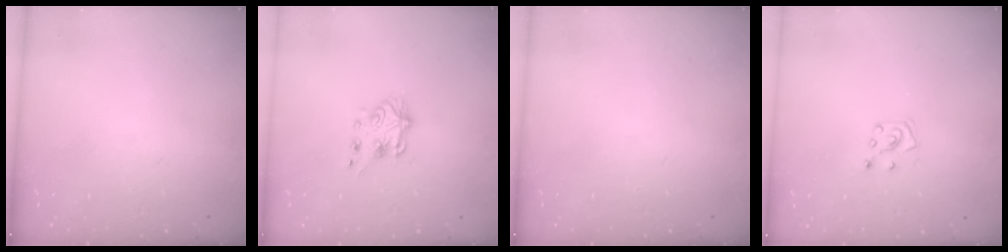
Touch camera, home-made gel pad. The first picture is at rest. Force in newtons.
{"total": 6.5, "press": 6.5, "slide": 0.6}
{"total": 0.0}
{"total": 6.2, "press": 6.1, "slide": 0.6}